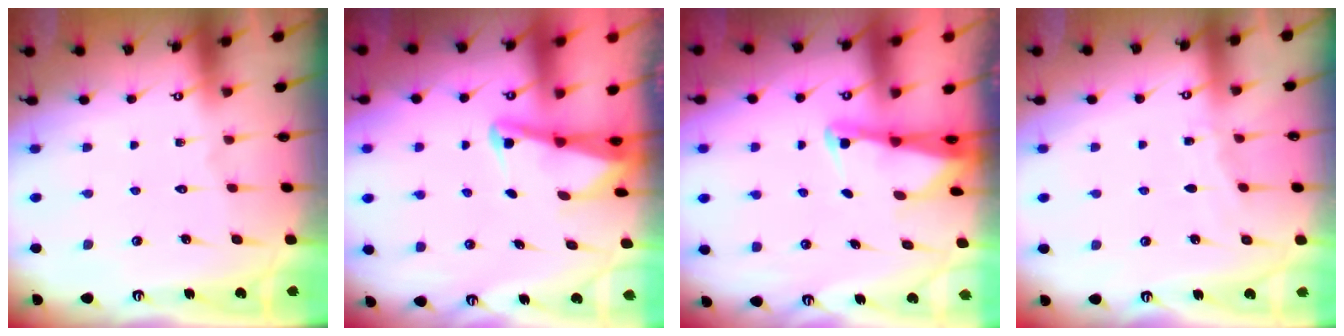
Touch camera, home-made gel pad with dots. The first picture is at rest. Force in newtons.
{"total": 2.3, "press": 2.3, "slide": 0.3}
{"total": 2.5, "press": 2.4, "slide": 0.3}
{"total": 3.5, "press": 3.4, "slide": 0.5}